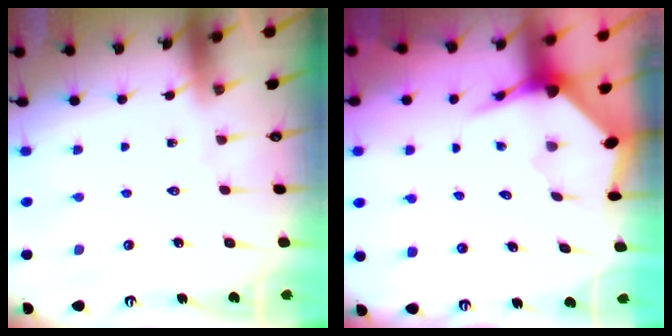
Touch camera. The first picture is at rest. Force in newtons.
{"total": 3.6, "press": 3.6, "slide": 0.4}